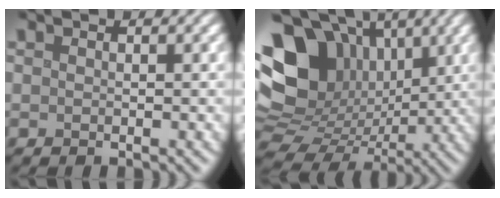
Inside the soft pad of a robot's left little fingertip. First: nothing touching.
{"total": 13.7, "force": [3.6, 10.3, 8.3], "torque": [-0.168, 0.007, 0.066]}